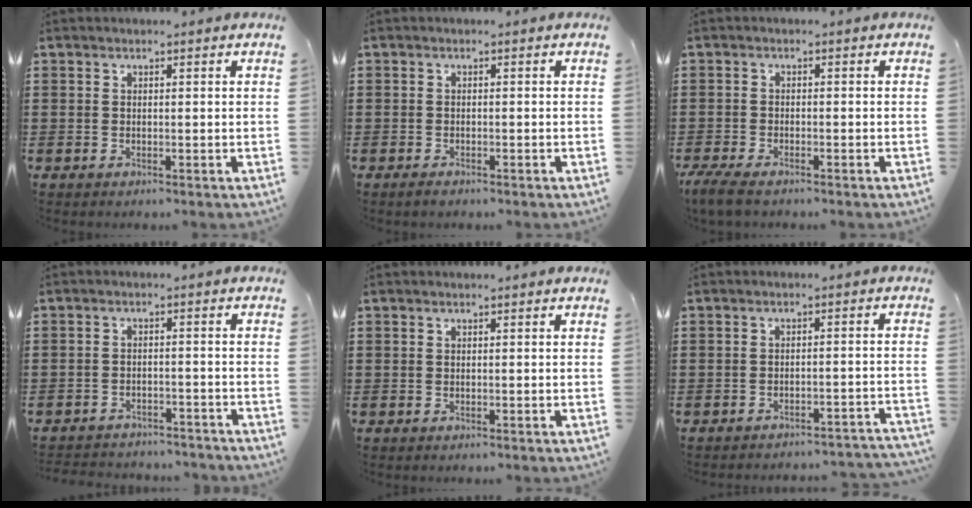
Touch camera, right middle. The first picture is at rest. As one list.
[{"total": 1.0, "force": [-0.8, 0.4, 0.3], "torque": [-0.008, -0.002, -0.017]}, {"total": 2.8, "force": [-2.3, 0.6, 1.4], "torque": [-0.046, -0.005, -0.052]}, {"total": 2.9, "force": [-2.9, 0.5, -0.1], "torque": [-0.006, 0.000, -0.063]}, {"total": 0.0}, {"total": 2.7, "force": [-2.6, 0.1, 0.4], "torque": [-0.009, 0.002, -0.056]}]